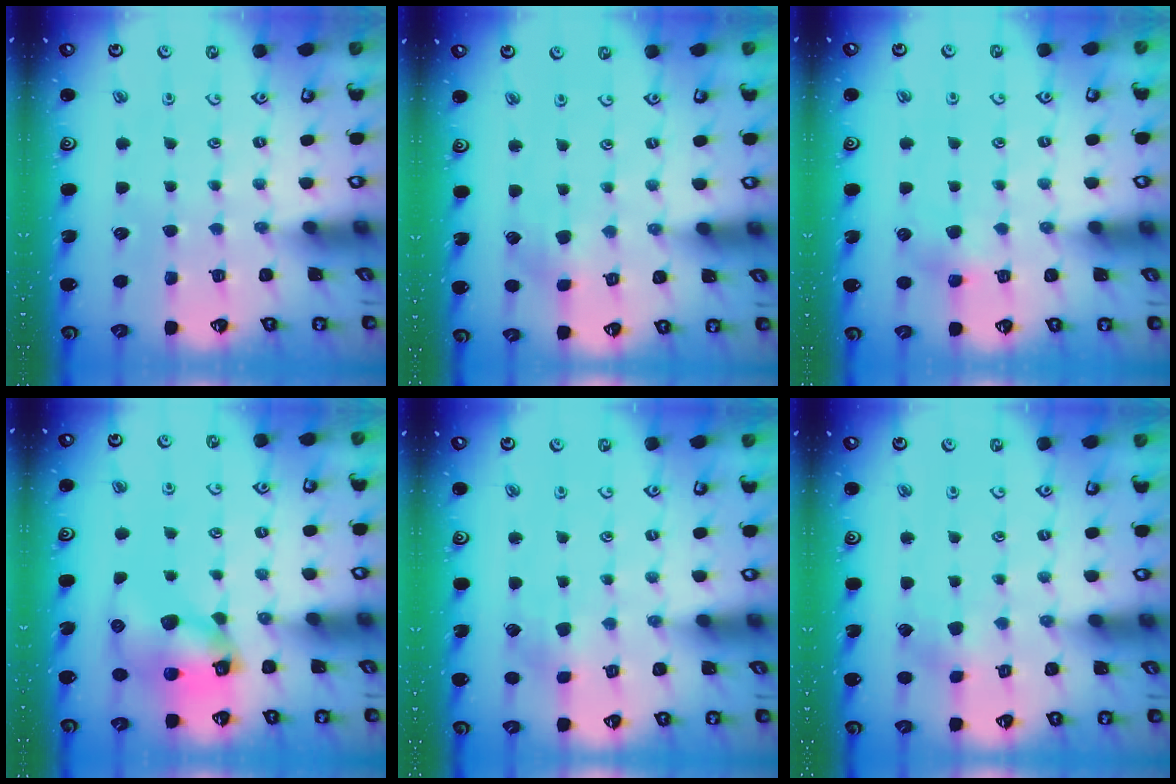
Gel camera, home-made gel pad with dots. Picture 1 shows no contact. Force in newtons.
{"total": 4.1, "press": 4.0, "slide": 0.4}
{"total": 4.2, "press": 4.2, "slide": 0.5}
{"total": 10.4, "press": 10.3, "slide": 1.6}
{"total": 2.8, "press": 2.8, "slide": 0.2}
{"total": 2.8, "press": 2.8, "slide": 0.1}